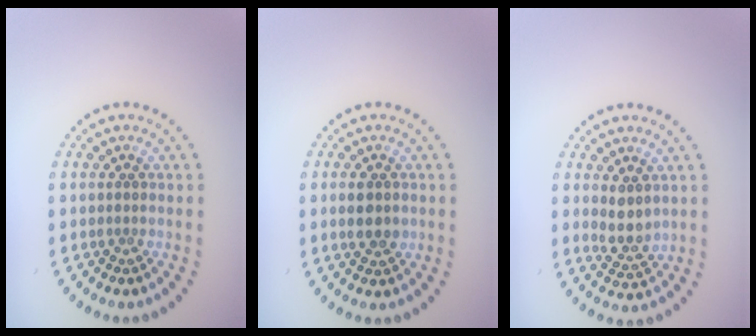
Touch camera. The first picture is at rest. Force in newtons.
{"total": 2.1, "press": 2.1, "slide": 0.2}
{"total": 2.4, "press": 2.0, "slide": 1.3}